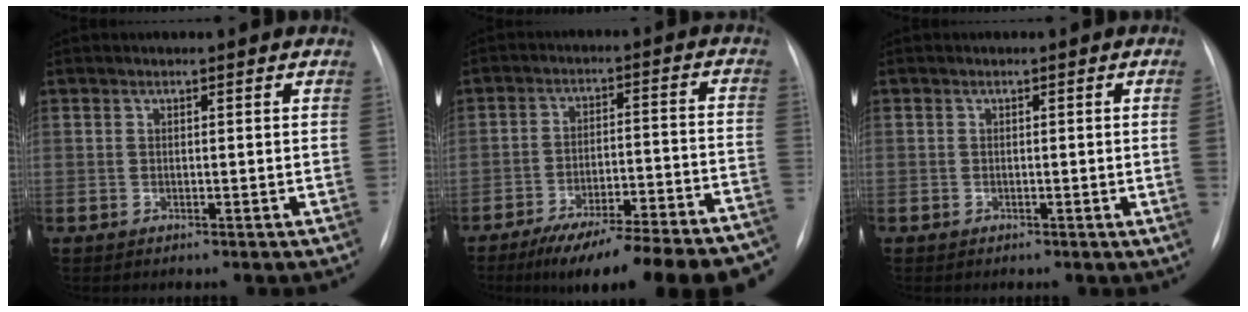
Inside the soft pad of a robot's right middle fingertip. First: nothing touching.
{"total": 24.3, "force": [-20.5, 3.0, 12.6], "torque": [-0.126, 0.003, -0.288]}
{"total": 1.7, "force": [-0.4, -0.6, 1.6], "torque": [-0.018, 0.000, -0.008]}